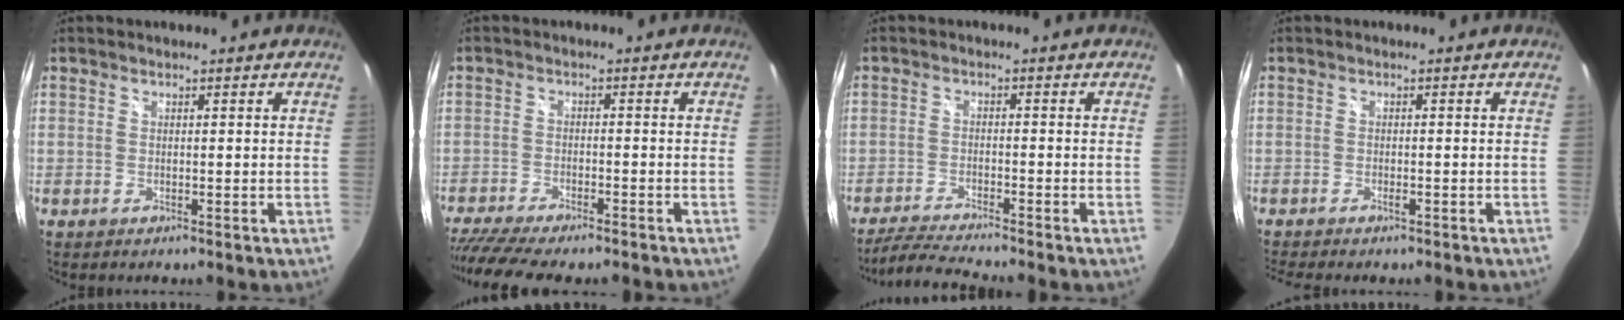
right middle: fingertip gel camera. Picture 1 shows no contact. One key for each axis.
{"total": 11.6, "fx": -9.9, "fy": 1.7, "fz": 5.9, "tx": -0.136, "ty": -0.035, "tz": -0.161}
{"total": 6.2, "fx": -5.7, "fy": -0.8, "fz": 2.4, "tx": -0.069, "ty": -0.014, "tz": -0.106}
{"total": 1.8, "fx": -1.4, "fy": 0.5, "fz": 1.0, "tx": -0.024, "ty": -0.007, "tz": -0.027}